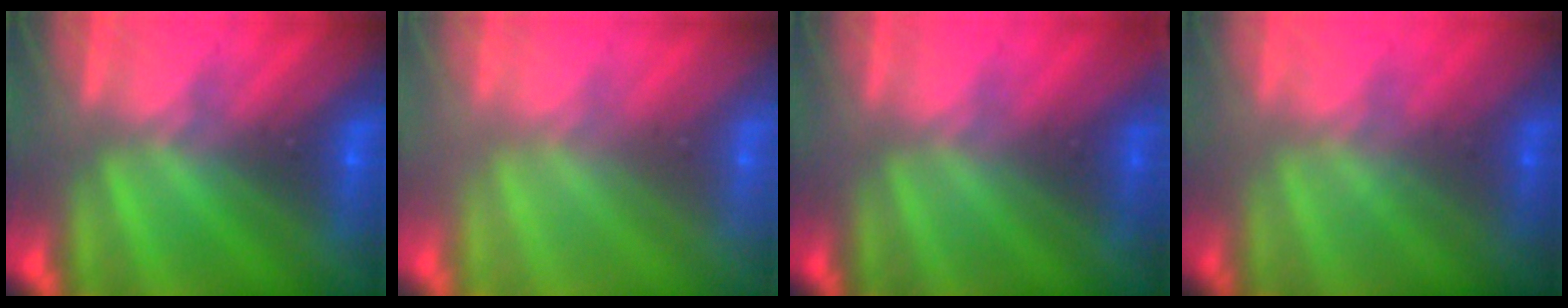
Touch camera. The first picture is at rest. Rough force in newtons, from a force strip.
{"total": 2.9}
{"total": 2.8}
{"total": 1.4}